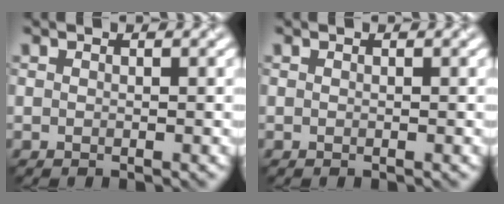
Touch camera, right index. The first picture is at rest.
{"total": 0.0}